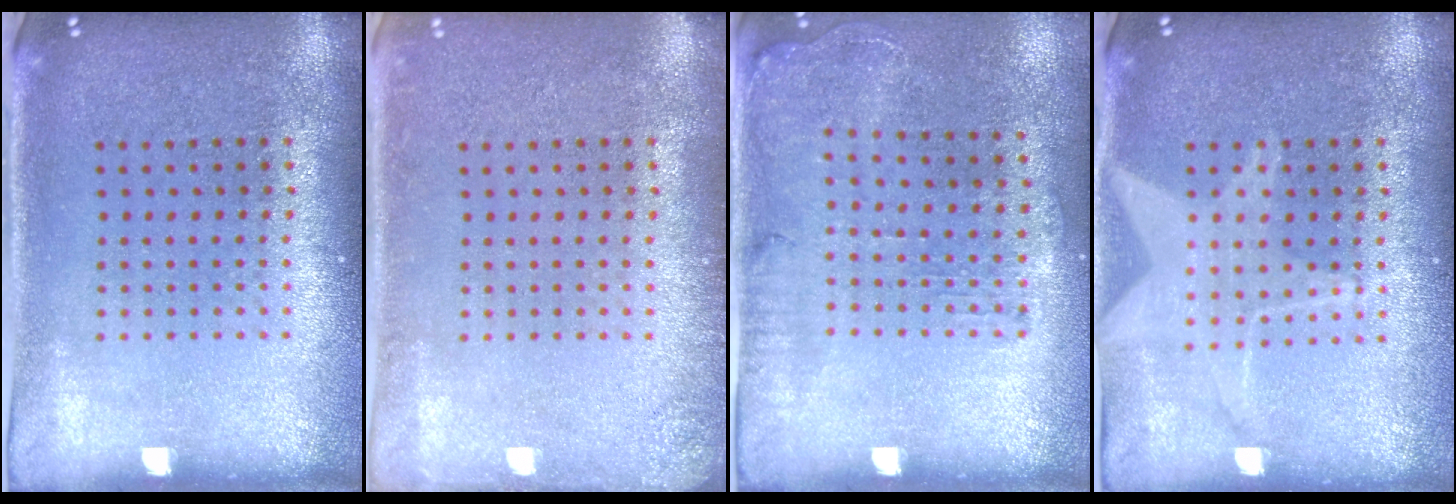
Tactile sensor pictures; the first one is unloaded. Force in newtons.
{"total": 1.3, "press": 1.3, "slide": 0.2}
{"total": 1.3, "press": 1.2, "slide": 0.5}
{"total": 2.5, "press": 2.5, "slide": 0.3}